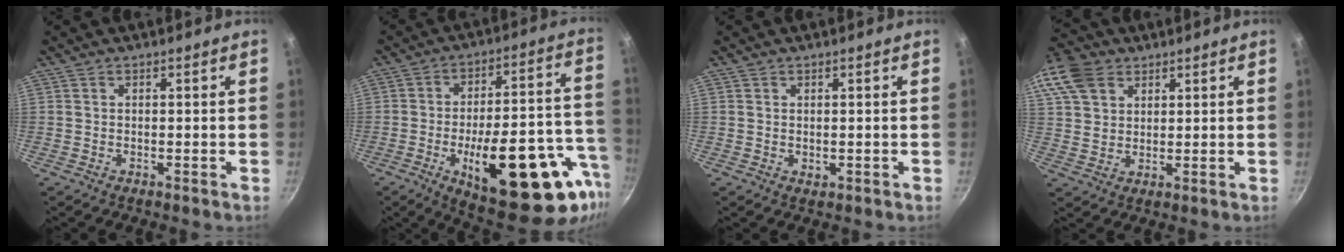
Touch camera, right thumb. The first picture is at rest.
{"total": 27.7, "force": [-9.8, 10.9, 23.5], "torque": [-0.292, 0.031, -0.127]}
{"total": 0.8, "force": [0.1, 0.5, 0.5], "torque": [-0.006, -0.003, 0.002]}
{"total": 14.9, "force": [7.4, 10.8, 7.2], "torque": [-0.160, 0.009, 0.139]}